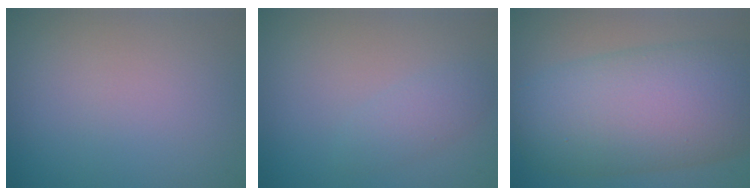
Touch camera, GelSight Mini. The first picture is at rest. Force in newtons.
{"total": 1.6, "press": 1.6, "slide": 0.0}
{"total": 12.0, "press": 12.0, "slide": 0.5}